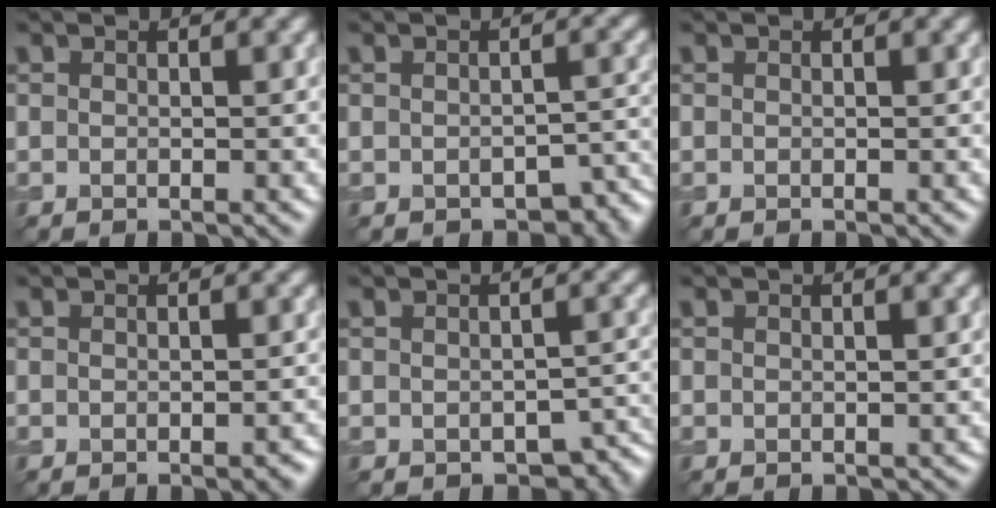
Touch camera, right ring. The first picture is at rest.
{"total": 3.4, "force": [-2.1, 1.8, 1.9], "torque": [-0.010, -0.010, -0.021]}
{"total": 0.0}
{"total": 1.3, "force": [-0.8, 0.3, 1.0], "torque": [-0.011, -0.002, -0.008]}
{"total": 4.1, "force": [-2.0, 2.4, 2.6], "torque": [-0.020, -0.017, -0.019]}
{"total": 0.0}